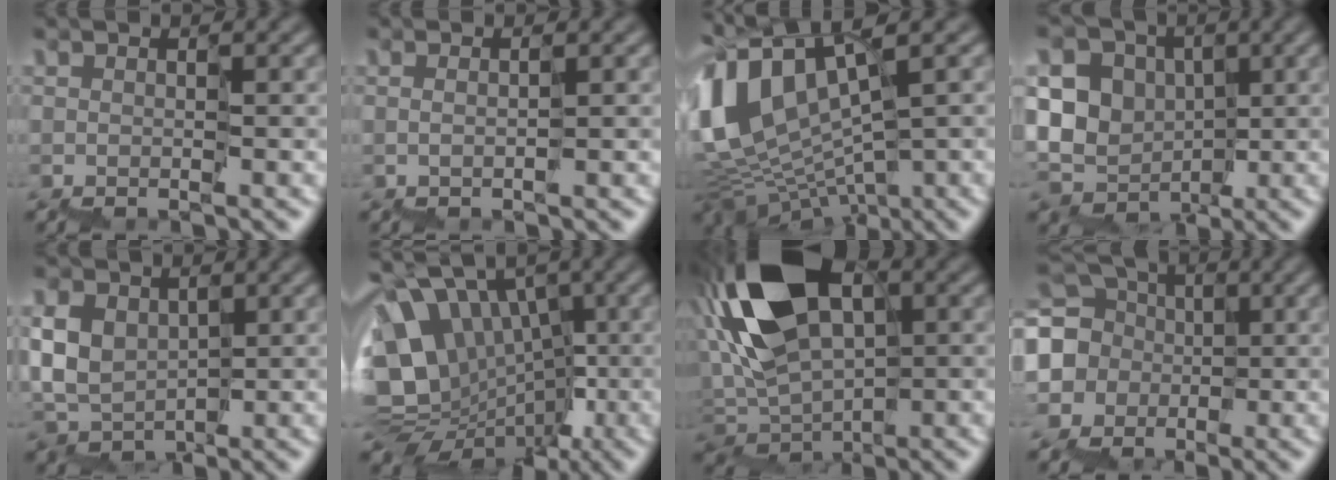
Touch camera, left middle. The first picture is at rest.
{"total": 1.1, "force": [0.1, -1.1, -0.2], "torque": [0.001, -0.002, 0.008]}
{"total": 8.2, "force": [1.2, 4.8, 6.5], "torque": [-0.150, 0.015, 0.028]}
{"total": 5.4, "force": [-0.1, 4.8, 2.5], "torque": [-0.030, 0.008, -0.014]}
{"total": 4.4, "force": [0.8, 3.7, 2.2], "torque": [-0.042, 0.022, 0.003]}
{"total": 10.3, "force": [-0.2, 7.9, 6.7], "torque": [-0.097, 0.029, 0.005]}
{"total": 12.6, "force": [1.4, 7.4, 10.1], "torque": [-0.198, 0.017, 0.016]}
{"total": 8.2, "force": [0.2, 7.7, 2.8], "torque": [-0.088, 0.032, -0.032]}